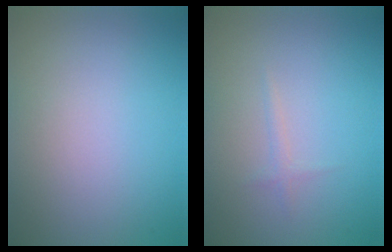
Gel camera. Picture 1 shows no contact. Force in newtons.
{"total": 0.7, "press": 0.7, "slide": 0.1}